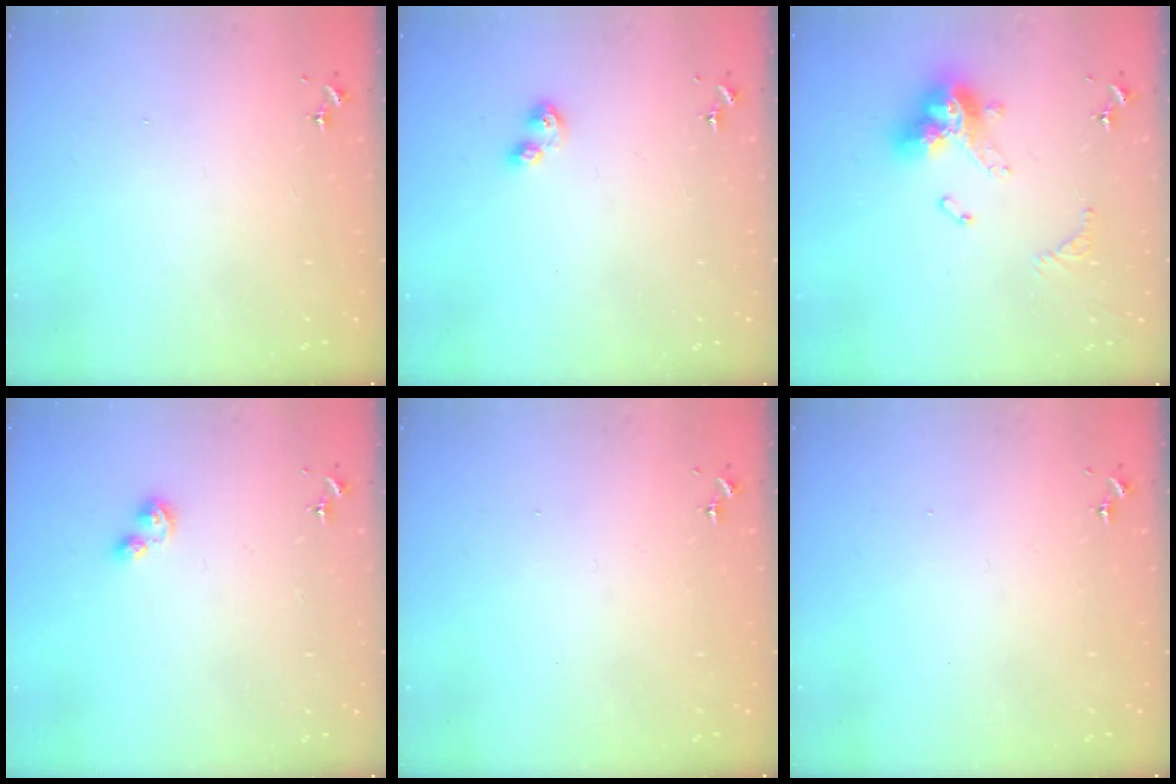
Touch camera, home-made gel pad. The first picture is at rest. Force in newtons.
{"total": 5.9, "press": 5.8, "slide": 1.0}
{"total": 15.8, "press": 15.7, "slide": 1.5}
{"total": 3.5, "press": 3.5, "slide": 0.4}
{"total": 0.0}
{"total": 0.0}